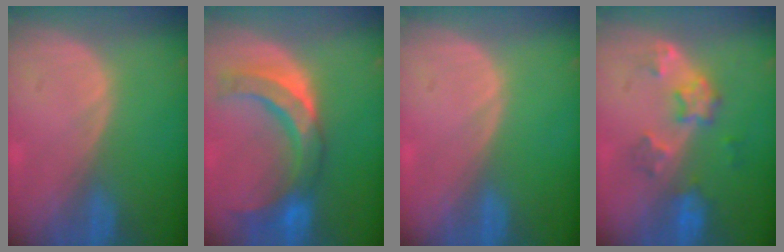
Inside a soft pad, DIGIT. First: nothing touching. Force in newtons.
{"total": 9.5, "press": 9.2, "slide": 2.5}
{"total": 0.0}
{"total": 6.0, "press": 5.4, "slide": 2.6}